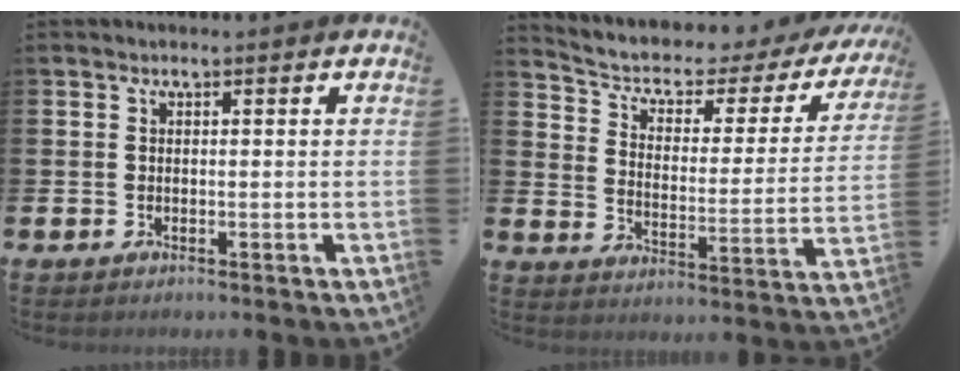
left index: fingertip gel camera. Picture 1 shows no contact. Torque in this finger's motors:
{"motor_torque": [1.49, -0.64, 0.15, 0.09]}